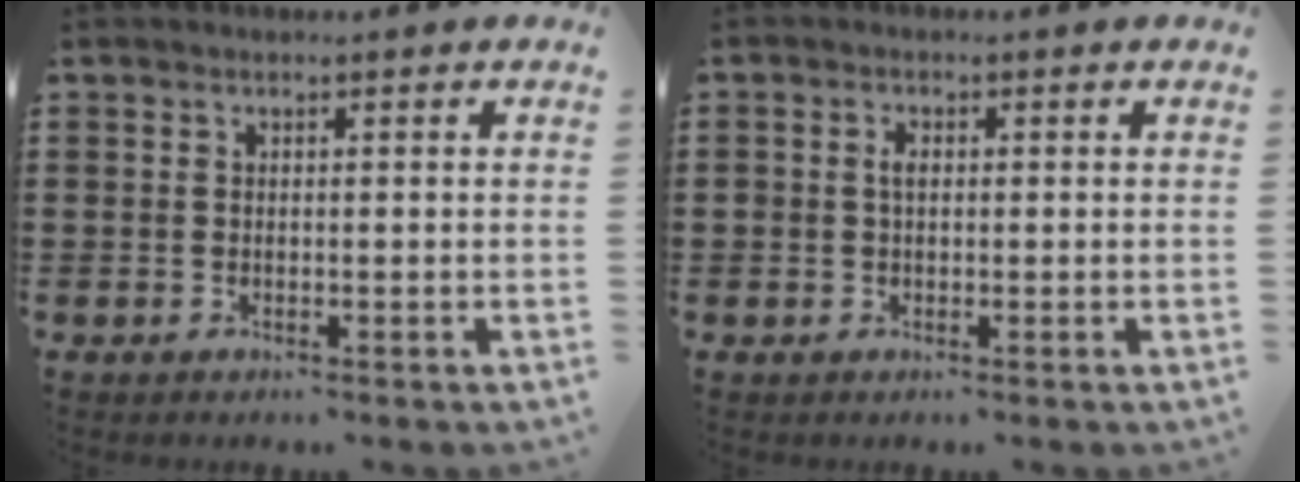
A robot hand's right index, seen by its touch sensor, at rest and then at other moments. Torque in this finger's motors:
{"motor_torque": [0.25, -0.24, 0.02, 0.04]}